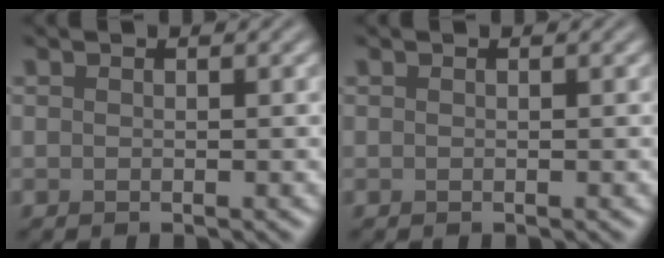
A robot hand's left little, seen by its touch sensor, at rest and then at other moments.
{"total": 0.0}